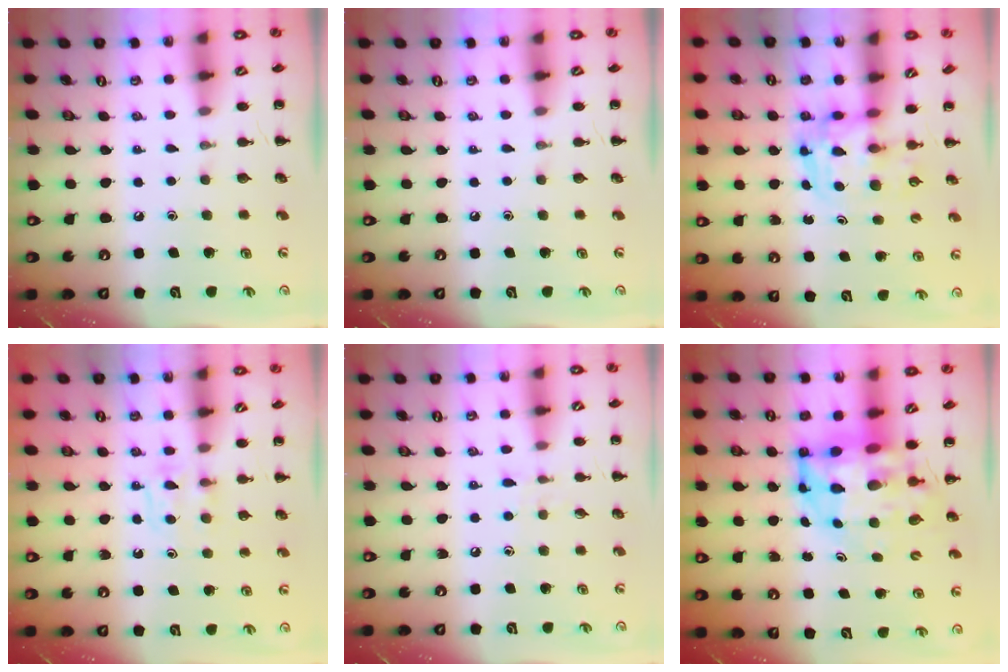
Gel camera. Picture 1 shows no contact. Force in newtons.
{"total": 0.0}
{"total": 3.4, "press": 3.4, "slide": 0.7}
{"total": 5.2, "press": 4.9, "slide": 1.6}
{"total": 4.0, "press": 3.7, "slide": 1.5}
{"total": 8.2, "press": 7.8, "slide": 2.5}